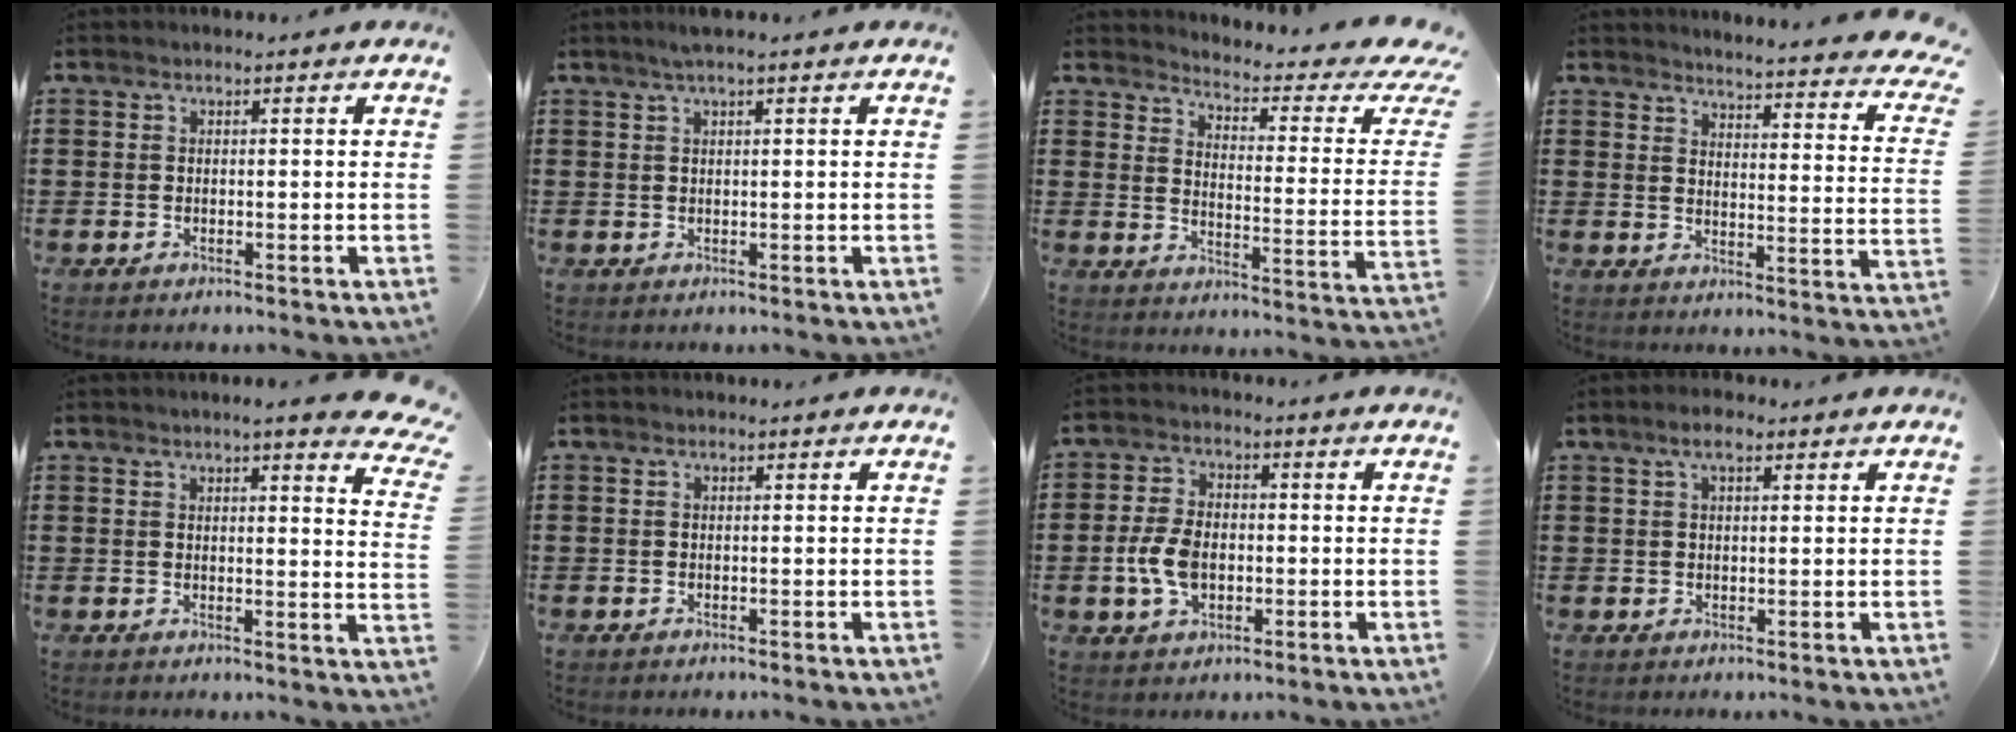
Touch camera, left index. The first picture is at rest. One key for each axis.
{"total": 1.5, "fx": 1.0, "fy": -0.1, "fz": 1.1, "tx": -0.022, "ty": 0.002, "tz": 0.017}
{"total": 3.4, "fx": 2.7, "fy": -0.1, "fz": 2.1, "tx": -0.041, "ty": -0.036, "tz": 0.034}
{"total": 3.8, "fx": 3.5, "fy": -0.3, "fz": 1.4, "tx": -0.040, "ty": -0.036, "tz": 0.054}
{"total": 4.3, "fx": 3.7, "fy": -0.4, "fz": 2.2, "tx": -0.042, "ty": -0.020, "tz": 0.060}
{"total": 0.0}
{"total": 6.6, "fx": -1.0, "fy": 4.2, "fz": 5.1, "tx": -0.125, "ty": 0.001, "tz": -0.026}
{"total": 3.0, "fx": 1.7, "fy": 1.0, "fz": 2.2, "tx": -0.048, "ty": 0.008, "tz": 0.030}